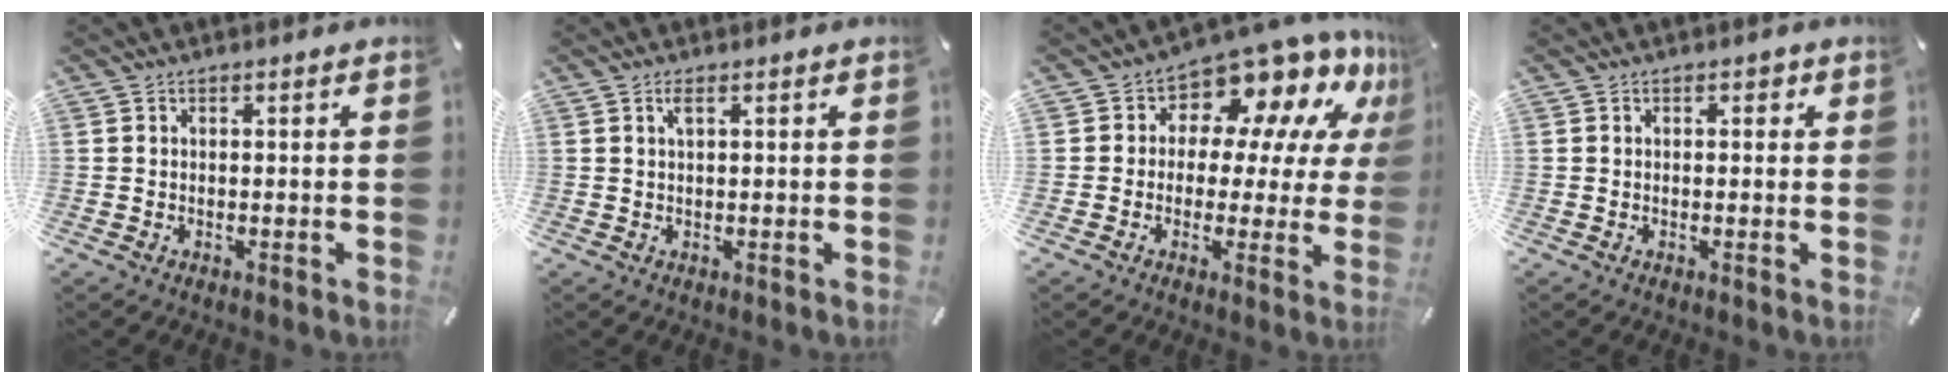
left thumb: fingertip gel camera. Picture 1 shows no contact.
{"total": 1.5, "force": [0.7, 0.3, 1.3], "torque": [-0.028, 0.001, 0.011]}
{"total": 9.8, "force": [6.9, 5.4, 4.3], "torque": [-0.074, -0.068, 0.122]}
{"total": 1.0, "force": [0.1, 0.8, 0.6], "torque": [-0.004, 0.004, -0.001]}